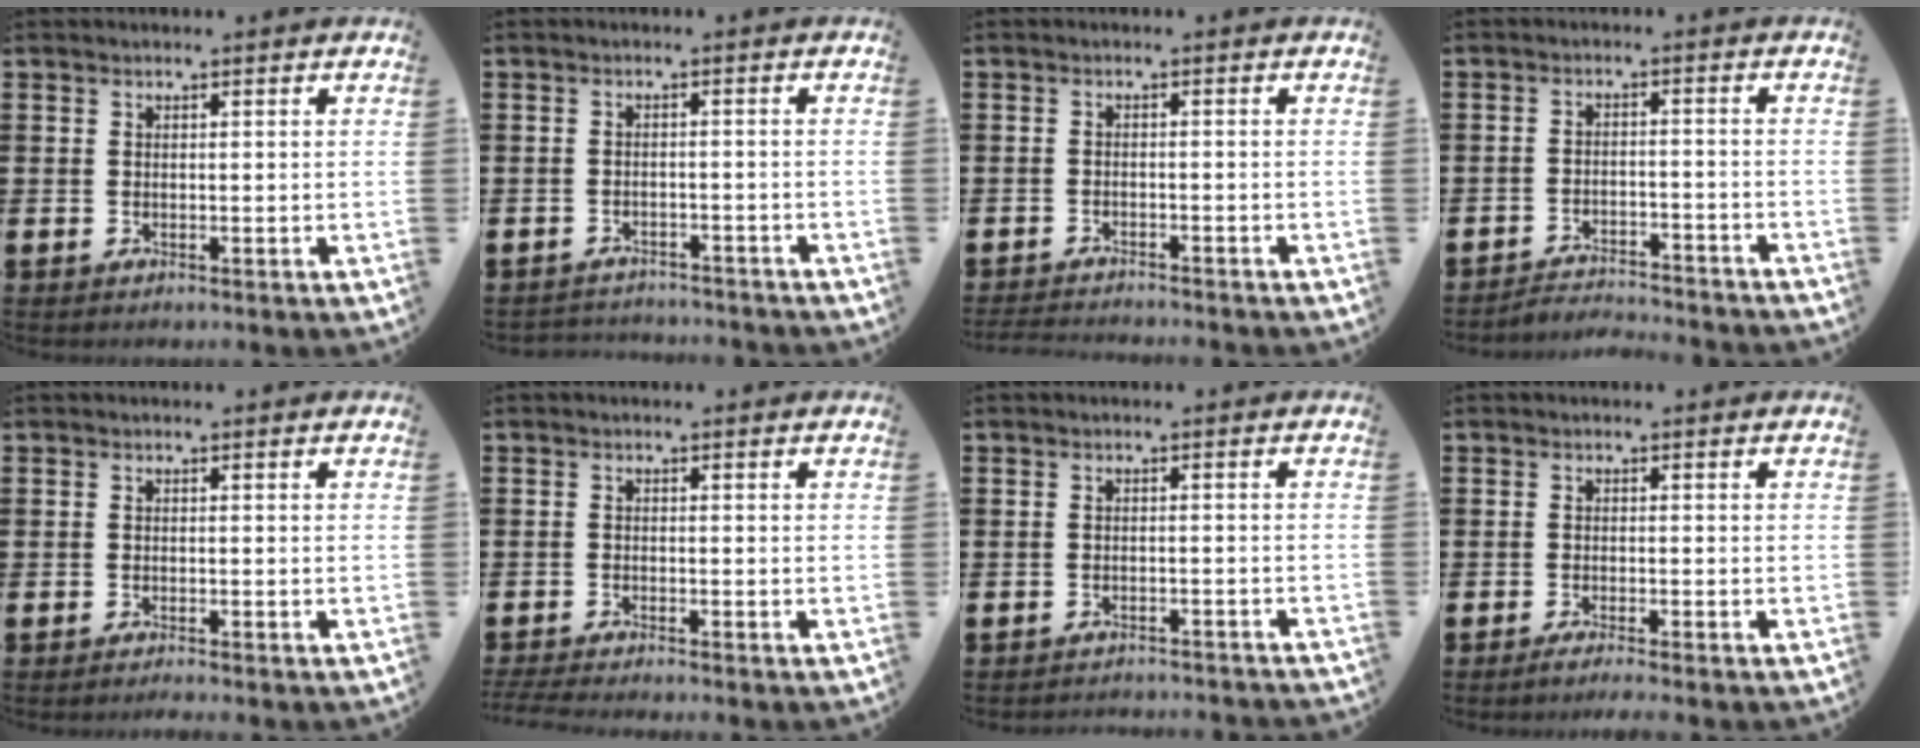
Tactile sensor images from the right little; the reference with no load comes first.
{"total": 1.8, "force": [-1.8, 0.0, -0.3], "torque": [-0.002, 0.004, -0.041]}
{"total": 1.5, "force": [-1.5, -0.1, 0.2], "torque": [-0.003, 0.001, -0.030]}
{"total": 2.9, "force": [-2.9, 0.0, -0.1], "torque": [-0.004, 0.003, -0.063]}
{"total": 0.6, "force": [-0.5, 0.0, 0.2], "torque": [-0.005, -0.003, -0.010]}
{"total": 1.4, "force": [-1.3, -0.1, 0.6], "torque": [-0.009, 0.001, -0.025]}
{"total": 1.4, "force": [-1.4, -0.1, -0.1], "torque": [0.000, 0.005, -0.030]}
{"total": 1.2, "force": [-0.9, -0.1, 0.8], "torque": [-0.010, -0.001, -0.017]}